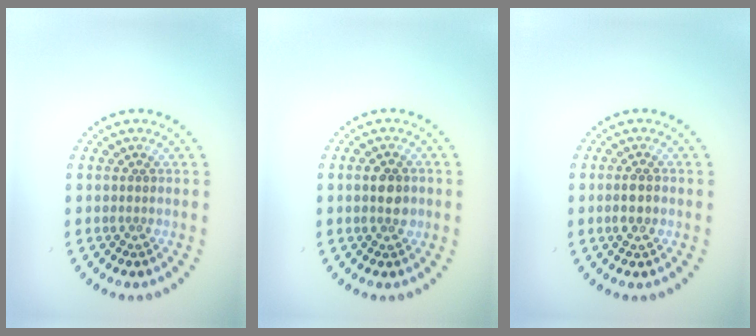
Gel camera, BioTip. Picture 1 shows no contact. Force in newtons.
{"total": 2.6, "press": 2.6, "slide": 0.1}
{"total": 1.7, "press": 1.6, "slide": 0.5}